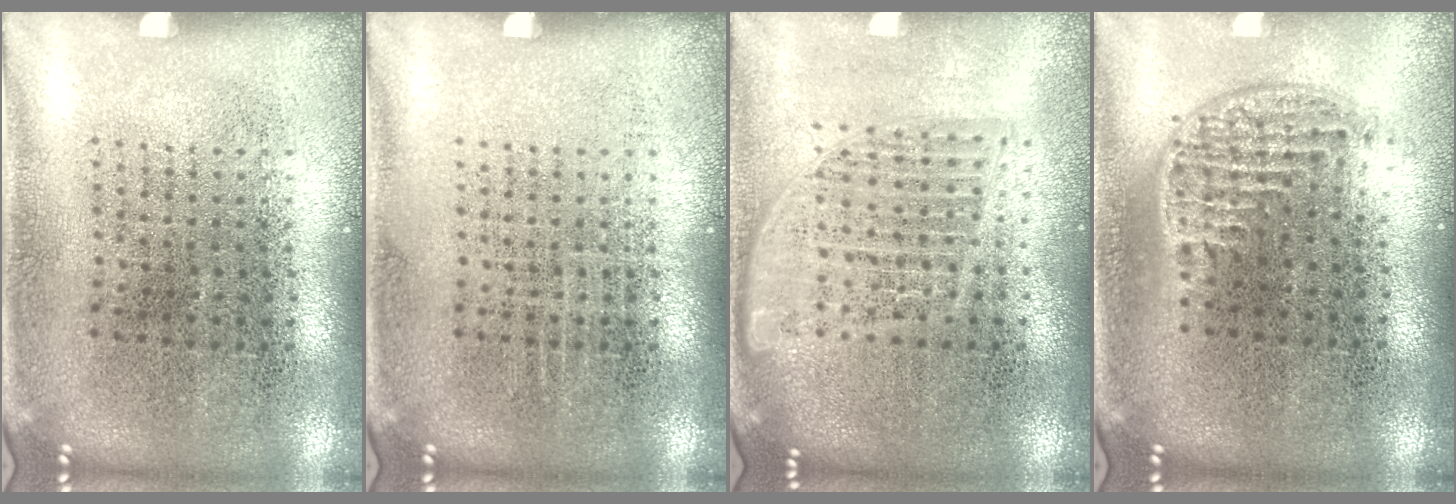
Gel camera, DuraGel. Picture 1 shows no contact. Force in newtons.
{"total": 0.0}
{"total": 1.6, "press": 1.4, "slide": 0.7}
{"total": 1.2, "press": 1.0, "slide": 0.6}